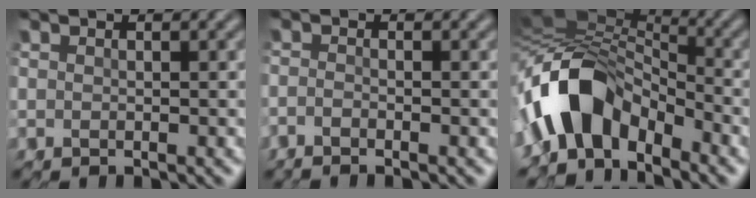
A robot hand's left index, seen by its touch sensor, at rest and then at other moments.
{"total": 1.2, "force": [-0.9, -0.7, 0.0], "torque": [-0.007, 0.003, -0.019]}
{"total": 7.9, "force": [-4.4, 4.4, 4.8], "torque": [-0.080, 0.014, -0.089]}